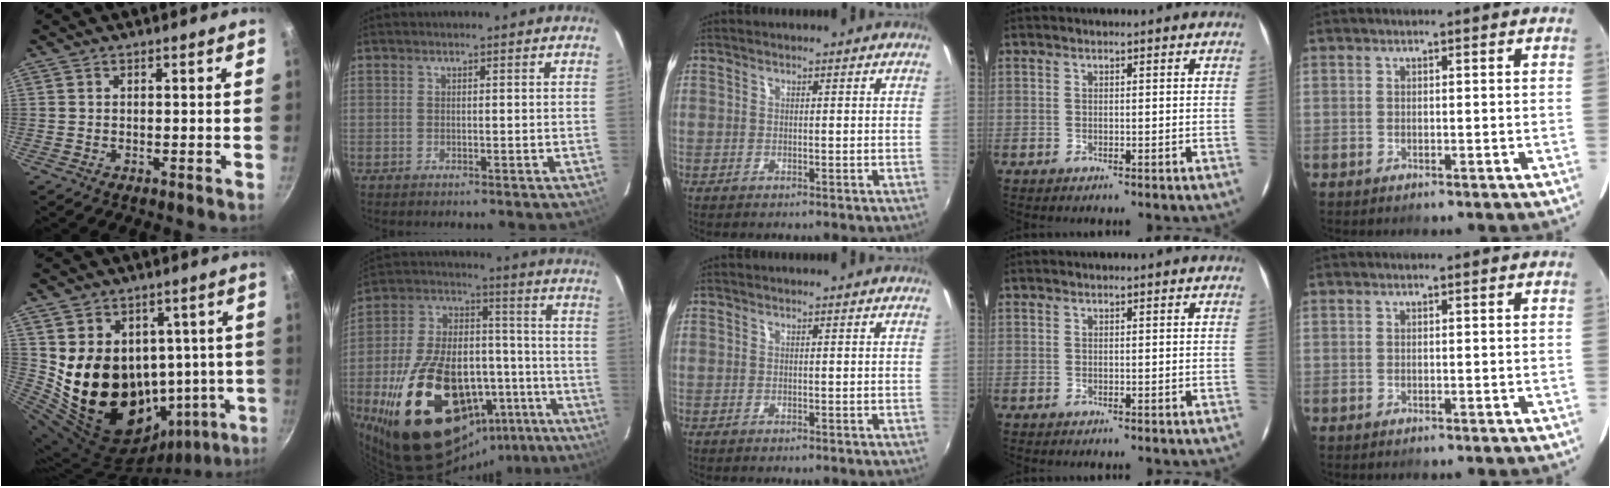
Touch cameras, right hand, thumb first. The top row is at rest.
{"thumb": {"total": 20.9, "force": [0.8, 16.4, 13.0], "torque": [-0.175, -0.014, 0.039]}, "index": {"total": 32.5, "force": [-16.5, 17.2, 22.1], "torque": [-0.381, 0.018, -0.225]}}